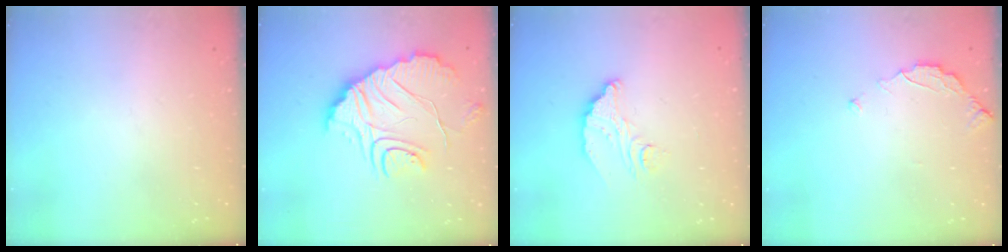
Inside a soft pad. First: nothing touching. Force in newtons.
{"total": 14.3, "press": 14.3, "slide": 1.1}
{"total": 9.0, "press": 9.0, "slide": 0.7}
{"total": 3.0, "press": 3.0, "slide": 0.3}